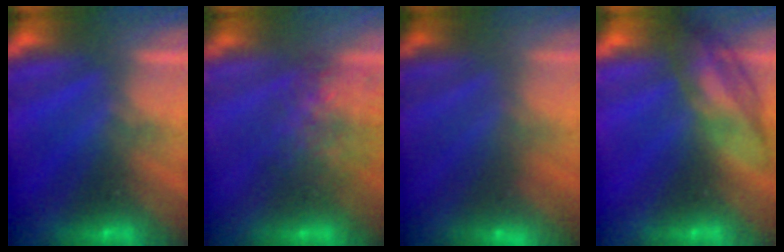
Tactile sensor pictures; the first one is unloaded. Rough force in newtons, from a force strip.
{"total": 7.8}
{"total": 2.7}
{"total": 2.6}